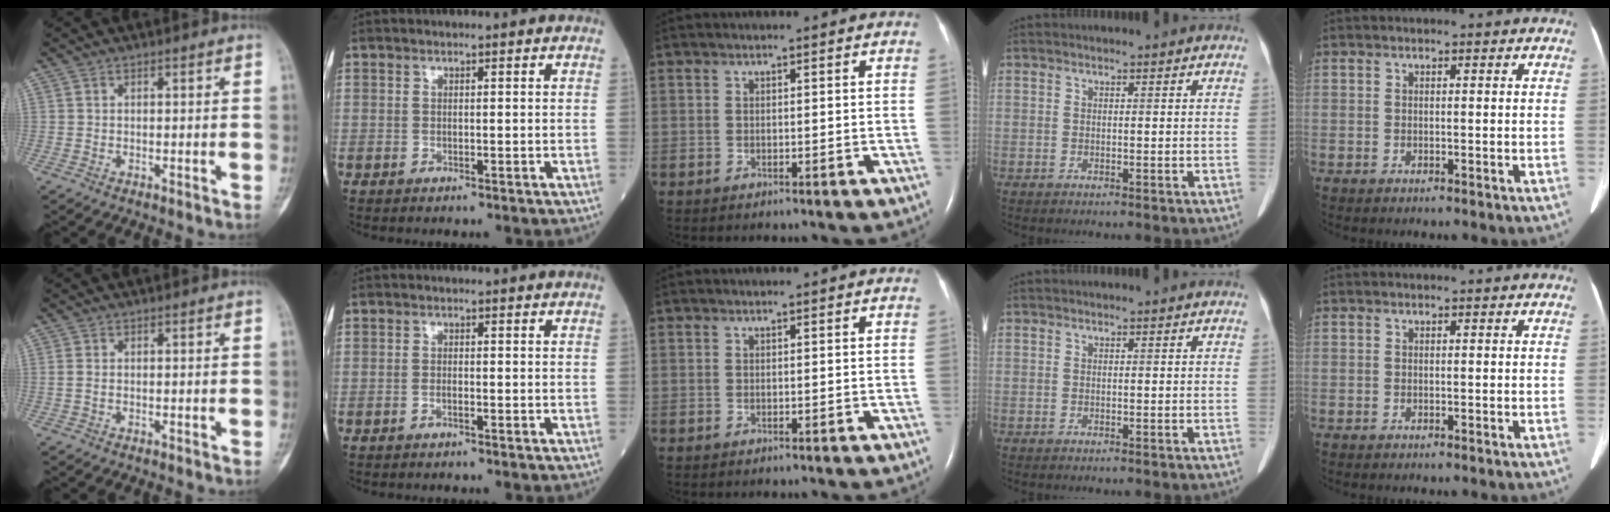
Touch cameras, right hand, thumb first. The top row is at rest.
{"thumb": {"total": 1.0, "force": [-0.1, 0.6, 0.8], "torque": [-0.022, -0.001, 0.000]}, "index": {"total": 0.8, "force": [-0.5, 0.1, 0.6], "torque": [-0.017, -0.002, -0.008]}}